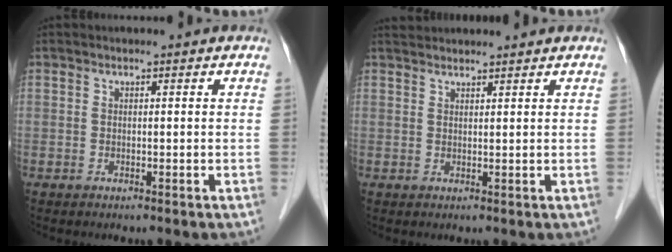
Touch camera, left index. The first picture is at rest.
{"total": 4.7, "force": [4.5, 0.3, 1.2], "torque": [-0.017, 0.035, 0.067]}